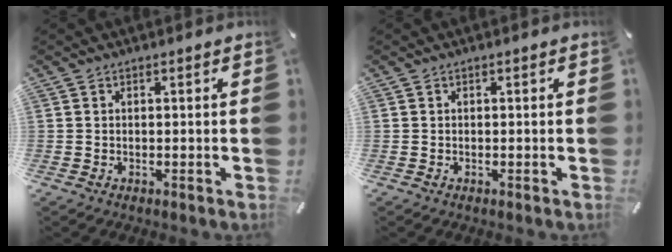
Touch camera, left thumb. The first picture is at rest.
{"total": 0.0}